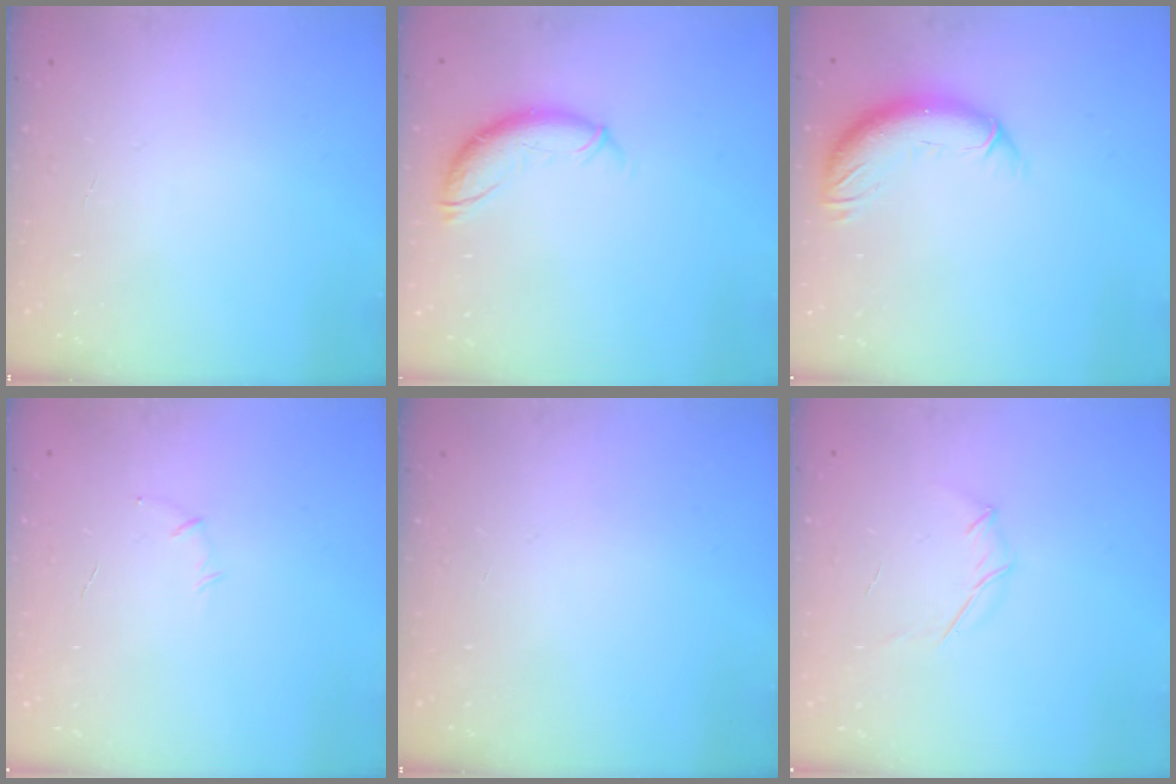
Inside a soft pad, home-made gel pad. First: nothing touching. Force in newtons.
{"total": 10.8, "press": 10.6, "slide": 1.8}
{"total": 11.7, "press": 11.5, "slide": 2.1}
{"total": 4.1, "press": 4.0, "slide": 1.0}
{"total": 0.0}
{"total": 4.0, "press": 3.9, "slide": 0.9}